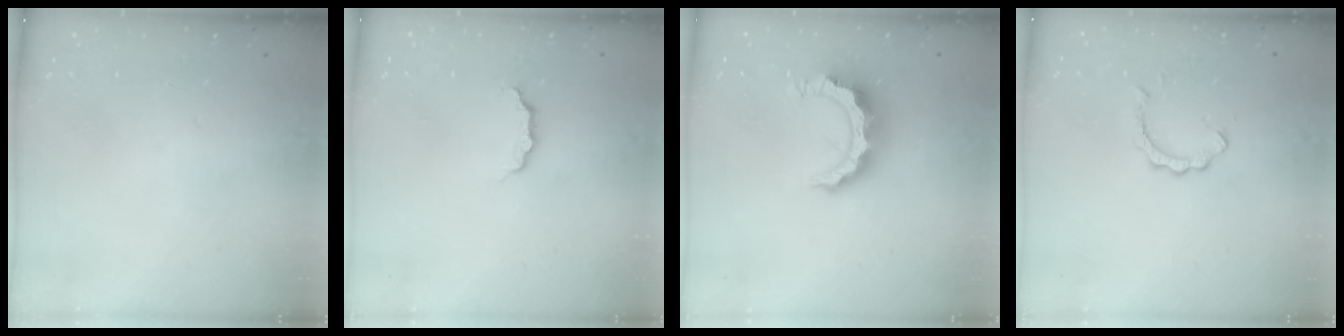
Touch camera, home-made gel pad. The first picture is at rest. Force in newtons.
{"total": 3.5, "press": 3.5, "slide": 0.4}
{"total": 11.3, "press": 11.3, "slide": 1.0}
{"total": 2.7, "press": 2.7, "slide": 0.2}